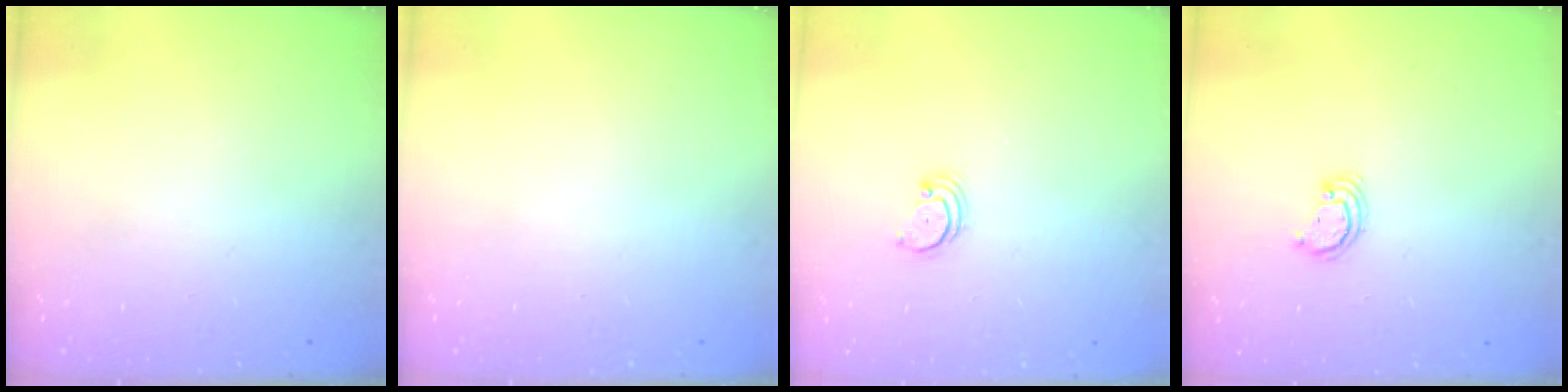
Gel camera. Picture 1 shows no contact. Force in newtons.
{"total": 0.0}
{"total": 2.2, "press": 2.2, "slide": 0.2}
{"total": 2.6, "press": 2.6, "slide": 0.3}